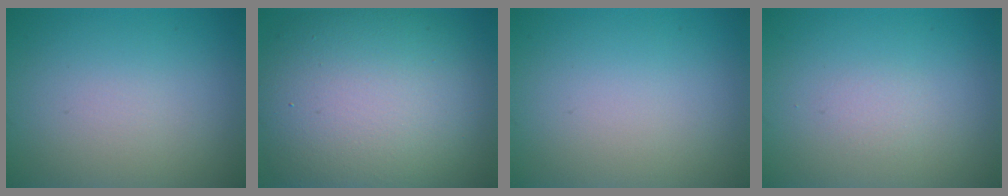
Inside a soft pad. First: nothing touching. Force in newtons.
{"total": 13.8, "press": 13.7, "slide": 1.4}
{"total": 0.0}
{"total": 0.7, "press": 0.7, "slide": 0.1}